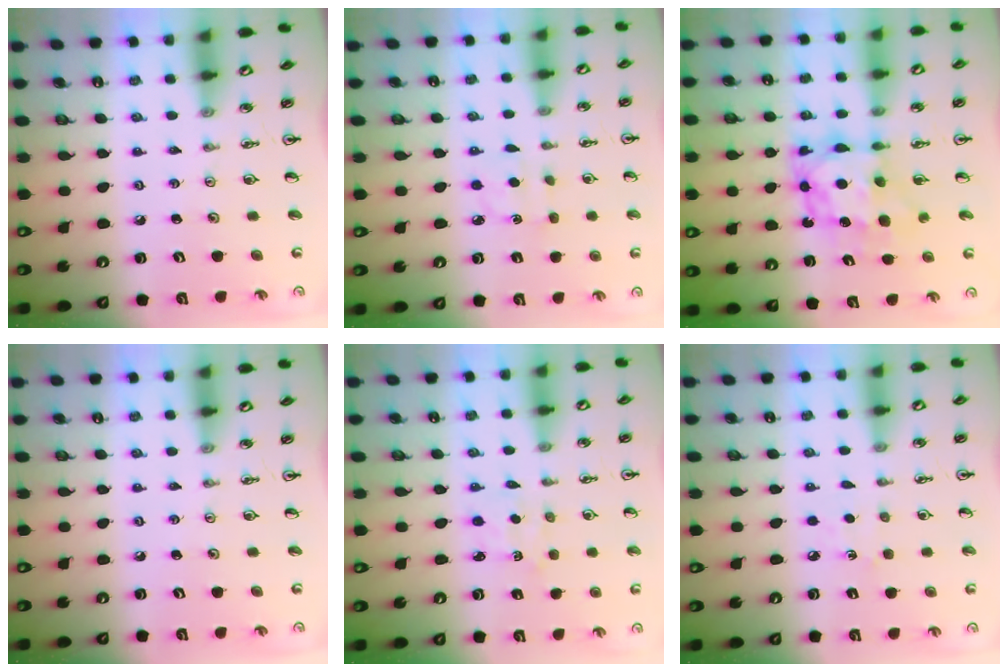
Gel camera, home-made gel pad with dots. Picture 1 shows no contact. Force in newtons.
{"total": 4.6, "press": 4.5, "slide": 0.5}
{"total": 7.1, "press": 7.1, "slide": 0.9}
{"total": 0.0}
{"total": 2.3, "press": 2.3, "slide": 0.3}
{"total": 4.1, "press": 4.1, "slide": 0.4}